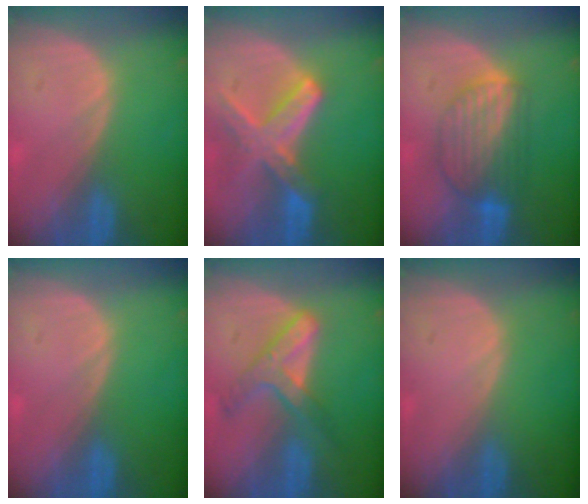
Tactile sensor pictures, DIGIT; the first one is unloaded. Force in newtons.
{"total": 8.2, "press": 7.3, "slide": 3.9}
{"total": 7.5, "press": 7.1, "slide": 2.4}
{"total": 0.0}
{"total": 6.6, "press": 5.8, "slide": 3.3}
{"total": 0.0}